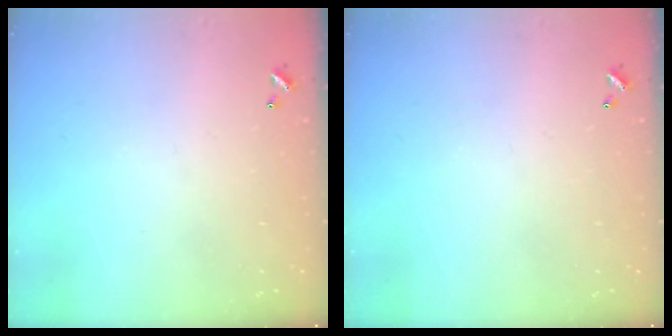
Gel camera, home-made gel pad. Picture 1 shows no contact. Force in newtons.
{"total": 0.0}